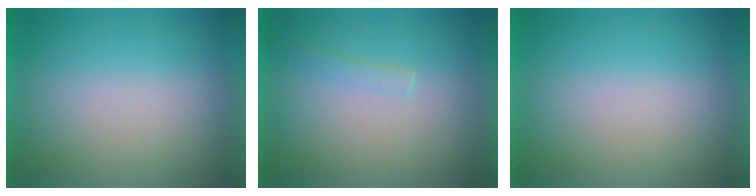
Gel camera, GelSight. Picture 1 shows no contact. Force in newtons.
{"total": 1.1}
{"total": 0.0}